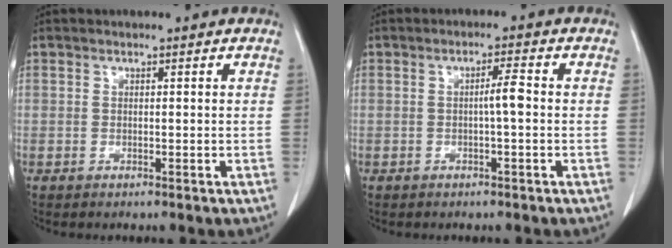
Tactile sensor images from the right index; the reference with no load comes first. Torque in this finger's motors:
{"motor_torque": [0.30, -0.08, 0.05, 0.02]}